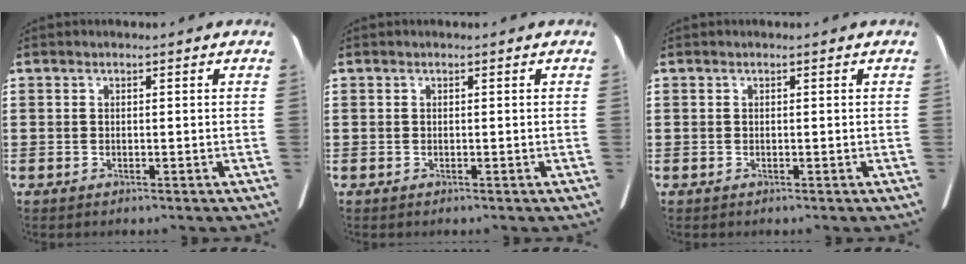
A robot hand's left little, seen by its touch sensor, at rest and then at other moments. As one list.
[{"total": 0.0}, {"total": 0.0}]